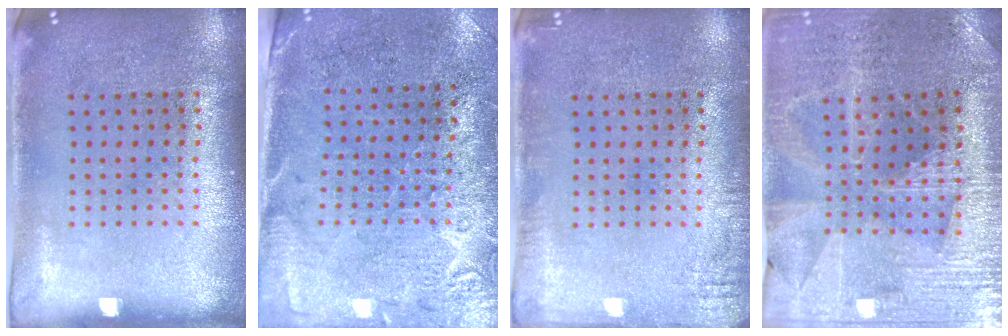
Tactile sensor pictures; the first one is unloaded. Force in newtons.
{"total": 2.7, "press": 2.4, "slide": 1.2}
{"total": 1.7, "press": 1.7, "slide": 0.2}
{"total": 2.9, "press": 2.9, "slide": 0.6}